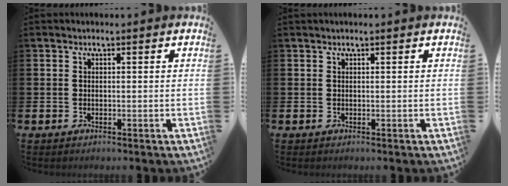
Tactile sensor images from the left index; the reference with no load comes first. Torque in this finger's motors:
{"motor_torque": [0.00, -2.14, -0.09, 0.16]}